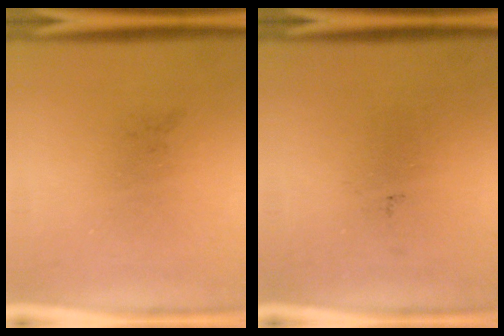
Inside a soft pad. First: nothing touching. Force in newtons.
{"total": 0.0}